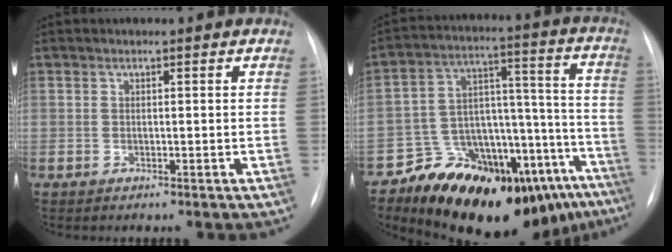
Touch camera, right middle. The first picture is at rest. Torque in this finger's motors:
{"motor_torque": [1.07, -1.07, 0.48, 0.21]}